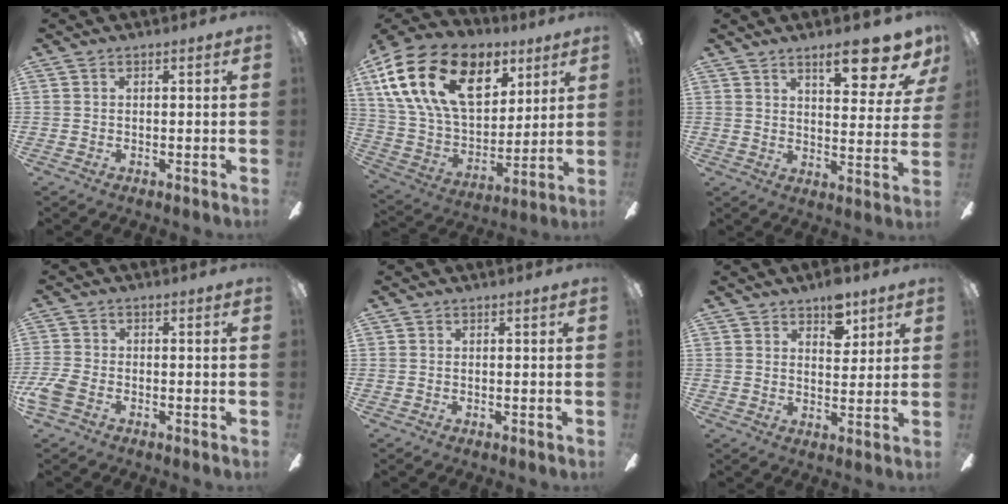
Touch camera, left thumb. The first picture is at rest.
{"total": 24.3, "force": [10.9, 15.2, 15.5], "torque": [-0.311, -0.044, 0.196]}
{"total": 13.3, "force": [9.2, 3.7, 8.9], "torque": [-0.104, -0.060, 0.146]}
{"total": 4.6, "force": [-2.1, 2.3, 3.3], "torque": [-0.077, 0.003, -0.042]}
{"total": 0.0}
{"total": 7.4, "force": [4.9, 3.8, 4.0], "torque": [-0.033, -0.024, 0.080]}